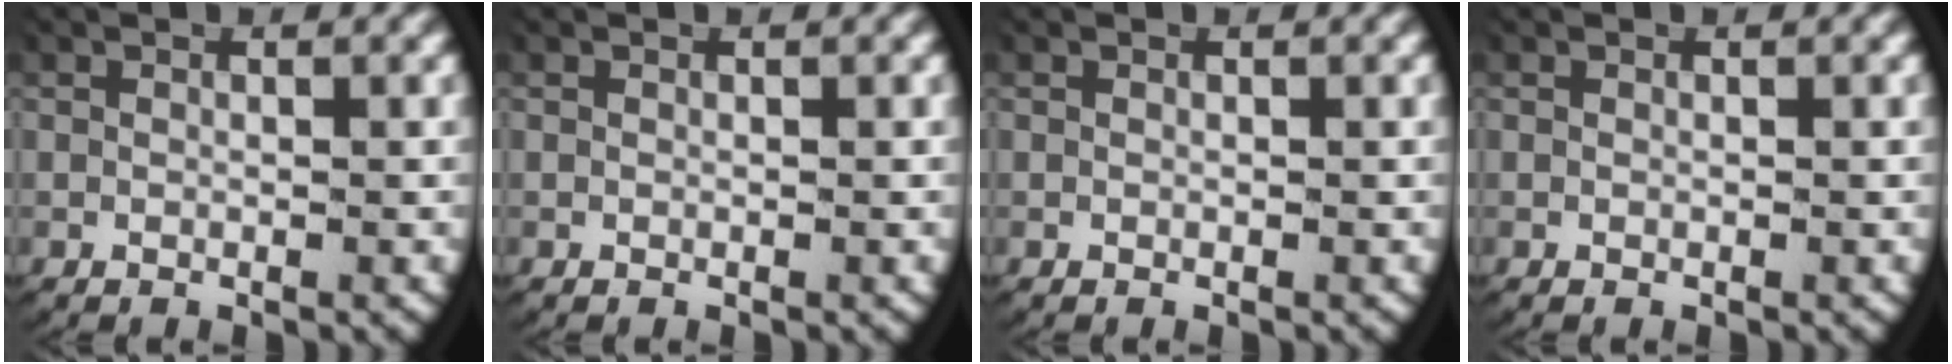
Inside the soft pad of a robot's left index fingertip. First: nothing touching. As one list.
[{"total": 0.0}, {"total": 0.0}, {"total": 0.0}]